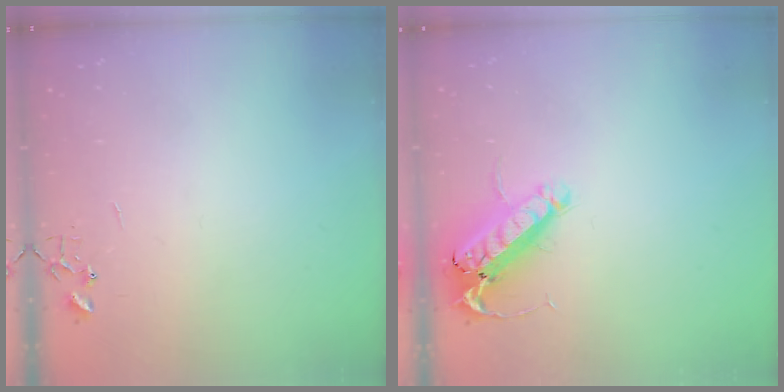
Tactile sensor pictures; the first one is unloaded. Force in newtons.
{"total": 14.7, "press": 14.4, "slide": 2.7}